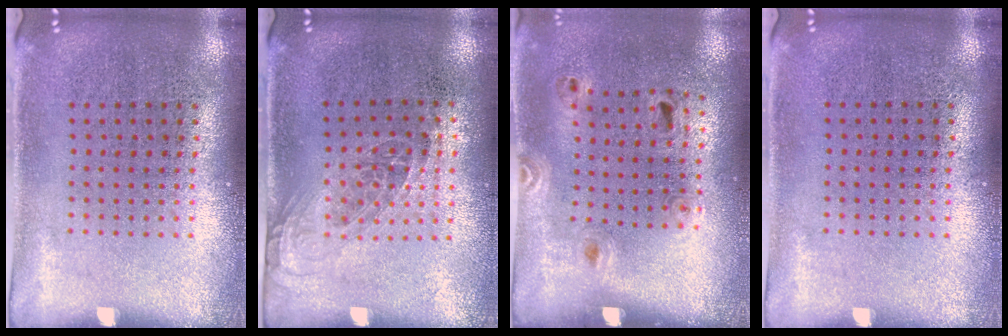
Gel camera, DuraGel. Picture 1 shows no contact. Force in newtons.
{"total": 1.0, "press": 0.9, "slide": 0.6}
{"total": 1.3, "press": 0.8, "slide": 1.1}
{"total": 0.0}